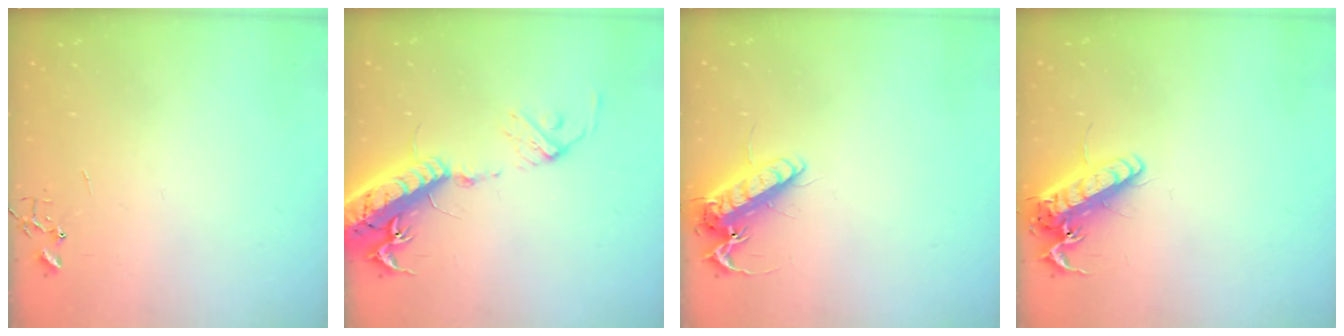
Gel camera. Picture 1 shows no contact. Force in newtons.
{"total": 20.6, "press": 20.2, "slide": 4.3}
{"total": 13.5, "press": 13.3, "slide": 2.1}
{"total": 14.6, "press": 14.4, "slide": 2.4}